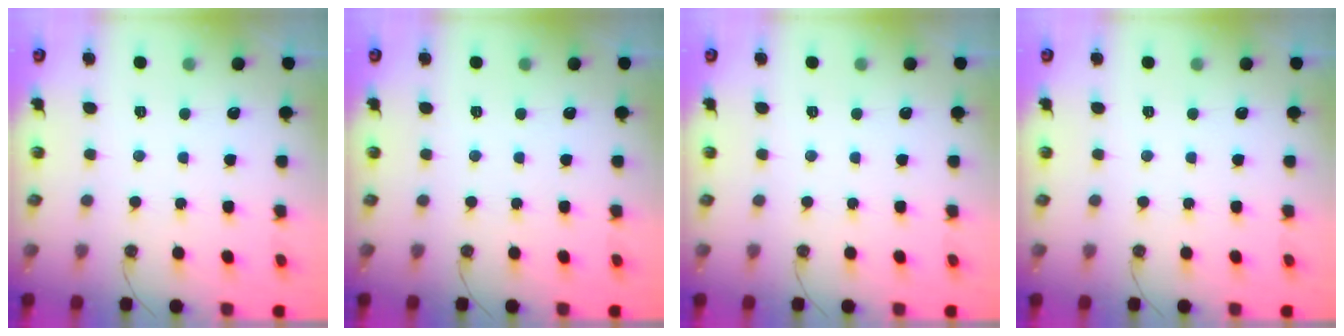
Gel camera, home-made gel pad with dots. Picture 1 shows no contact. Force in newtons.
{"total": 0.0}
{"total": 0.0}
{"total": 0.0}